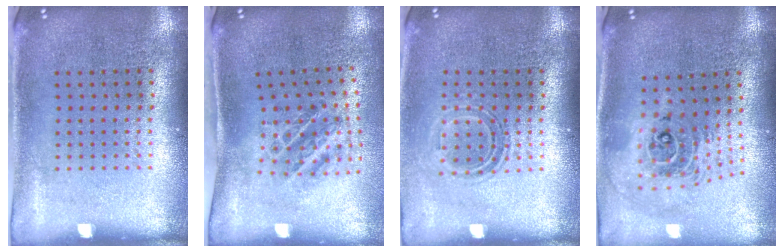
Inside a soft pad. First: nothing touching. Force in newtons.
{"total": 1.3, "press": 1.1, "slide": 0.6}
{"total": 1.3, "press": 1.1, "slide": 0.7}
{"total": 2.3, "press": 1.7, "slide": 1.5}